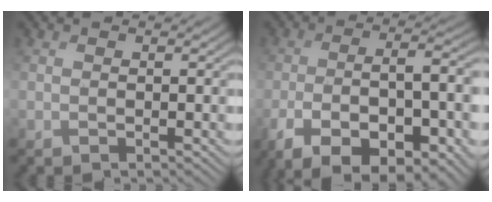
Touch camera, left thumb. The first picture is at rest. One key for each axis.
{"total": 14.8, "fx": -7.3, "fy": 5.9, "fz": 11.5, "tx": -0.185, "ty": -0.026, "tz": -0.105}